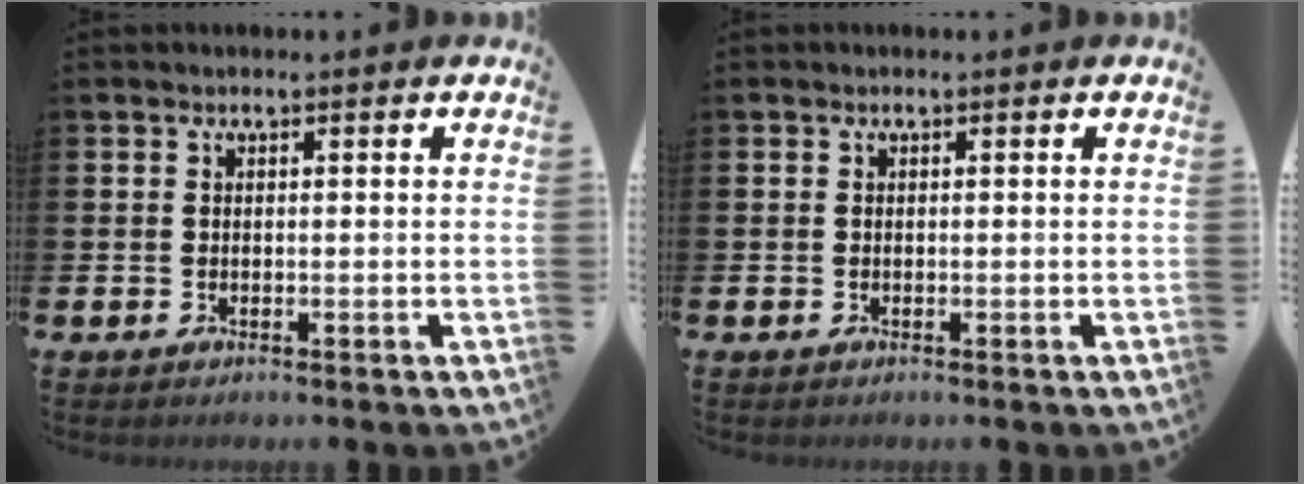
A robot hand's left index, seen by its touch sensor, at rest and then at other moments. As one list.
[{"total": 0.0}]